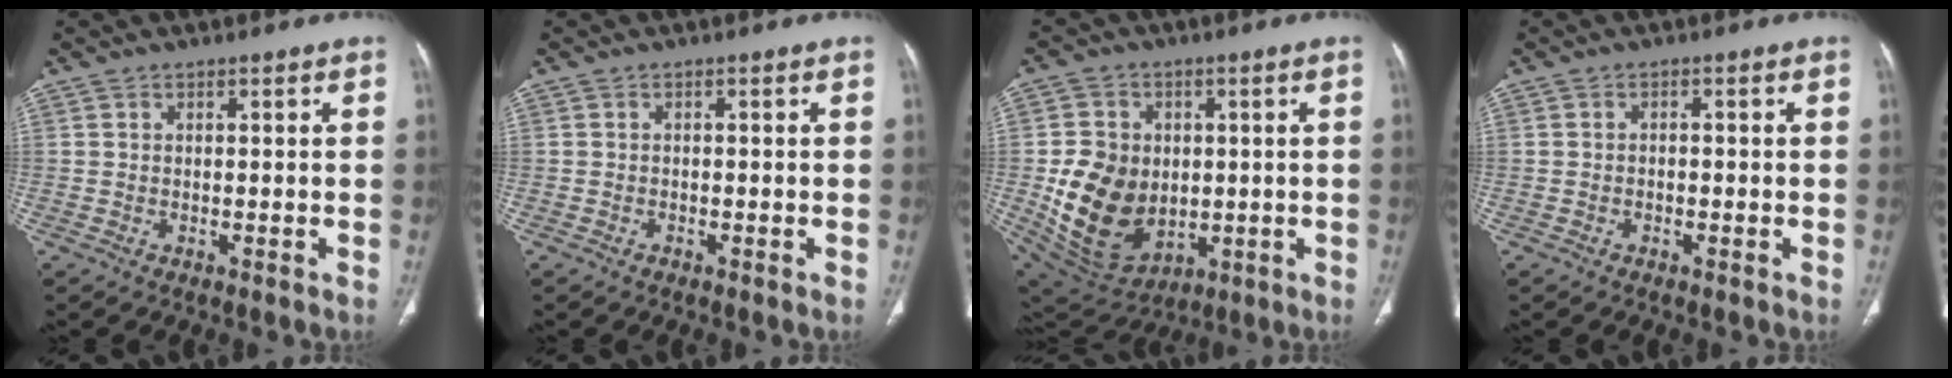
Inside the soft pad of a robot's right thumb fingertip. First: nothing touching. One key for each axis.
{"total": 0.5, "fx": -0.4, "fy": 0.3, "fz": 0.1, "tx": -0.003, "ty": 0.000, "tz": -0.009}
{"total": 16.2, "fx": -0.8, "fy": 12.5, "fz": 10.2, "tx": -0.151, "ty": -0.009, "tz": 0.016}
{"total": 0.9, "fx": -0.3, "fy": 0.6, "fz": 0.5, "tx": -0.005, "ty": 0.003, "tz": -0.007}